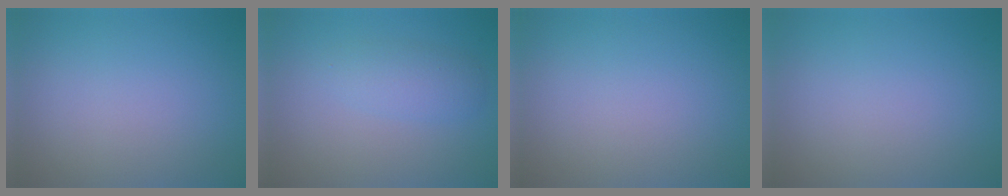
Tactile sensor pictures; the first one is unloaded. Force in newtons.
{"total": 2.2, "press": 2.2, "slide": 0.0}
{"total": 0.0}
{"total": 0.0}